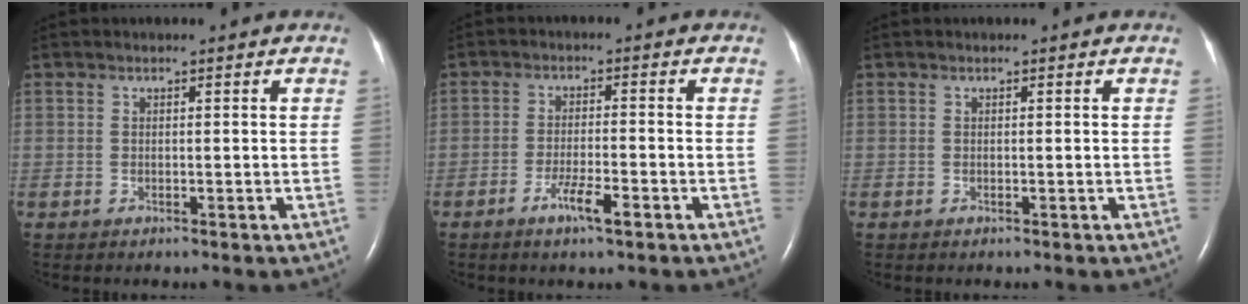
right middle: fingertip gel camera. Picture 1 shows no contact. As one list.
[{"total": 4.3, "force": [-2.4, 0.4, 3.5], "torque": [-0.068, -0.003, -0.044]}, {"total": 0.0}]